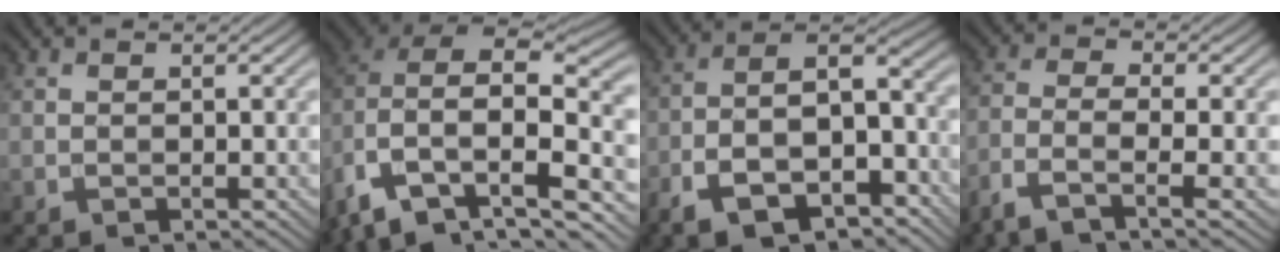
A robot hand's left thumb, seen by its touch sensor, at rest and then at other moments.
{"total": 14.7, "force": [-5.2, 9.9, 9.6], "torque": [-0.213, -0.042, -0.060]}
{"total": 13.6, "force": [-7.7, 5.9, 9.5], "torque": [-0.168, -0.019, -0.134]}
{"total": 5.9, "force": [-3.6, 1.5, 4.4], "torque": [-0.094, -0.004, -0.084]}